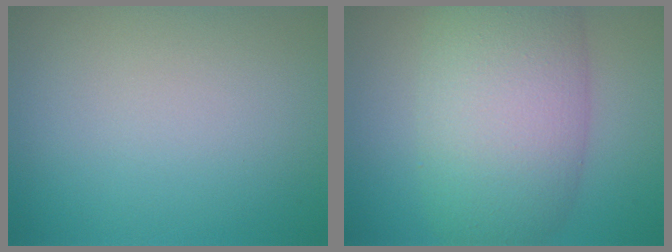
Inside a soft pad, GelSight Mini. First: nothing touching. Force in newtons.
{"total": 9.8, "press": 9.8, "slide": 0.4}